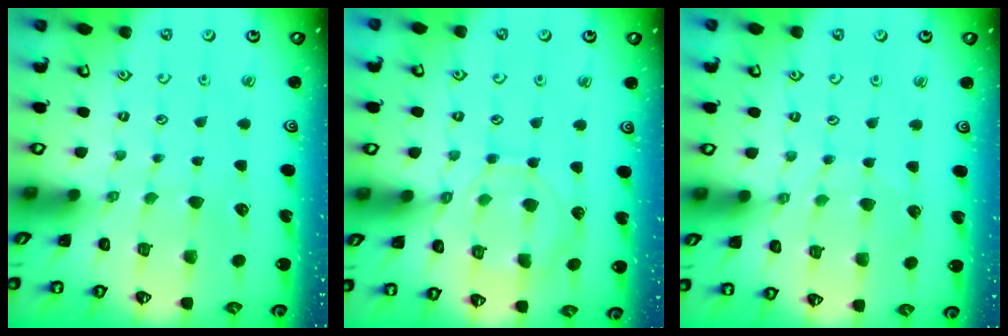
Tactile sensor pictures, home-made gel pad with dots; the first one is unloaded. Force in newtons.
{"total": 9.7, "press": 9.7, "slide": 0.7}
{"total": 4.1, "press": 4.1, "slide": 0.4}